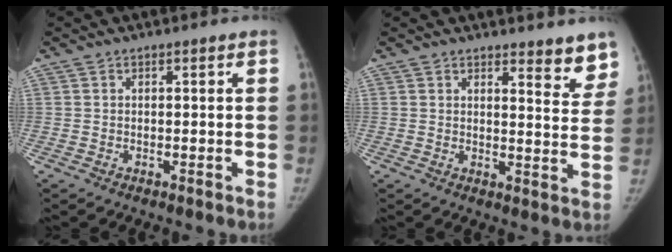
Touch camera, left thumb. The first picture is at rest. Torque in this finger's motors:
{"motor_torque": [-0.04, -0.05, 0.34, -0.06, 0.01]}